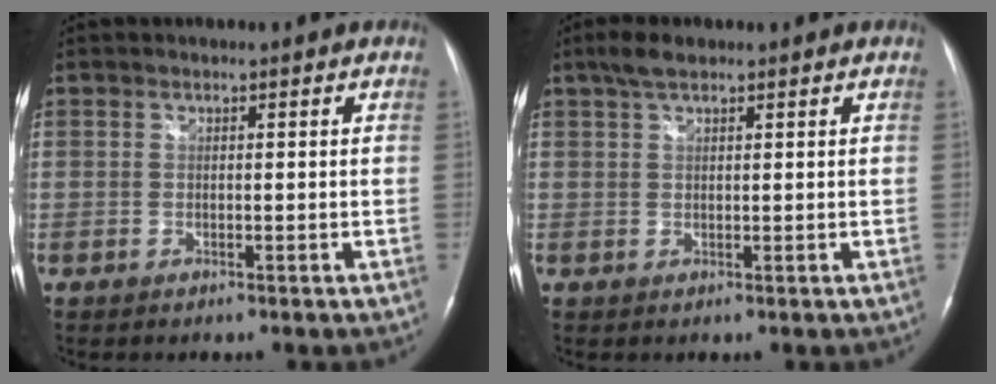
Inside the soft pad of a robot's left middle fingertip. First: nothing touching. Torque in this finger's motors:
{"motor_torque": [0.38, 0.23, -0.10, 0.02]}